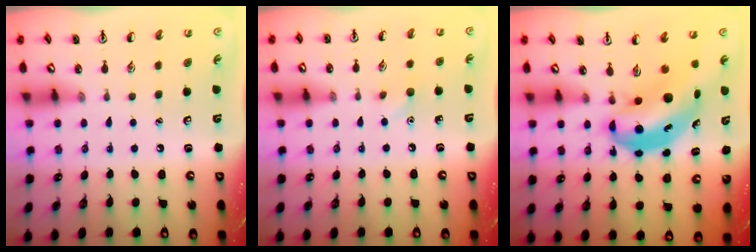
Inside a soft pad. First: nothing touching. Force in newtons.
{"total": 5.1, "press": 4.8, "slide": 1.6}
{"total": 7.7, "press": 7.5, "slide": 2.0}